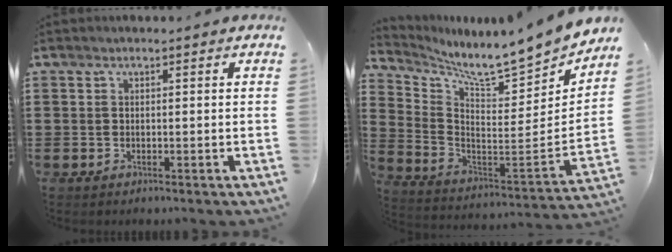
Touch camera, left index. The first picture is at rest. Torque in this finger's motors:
{"motor_torque": [0.03, -2.10, 0.18, 0.02]}